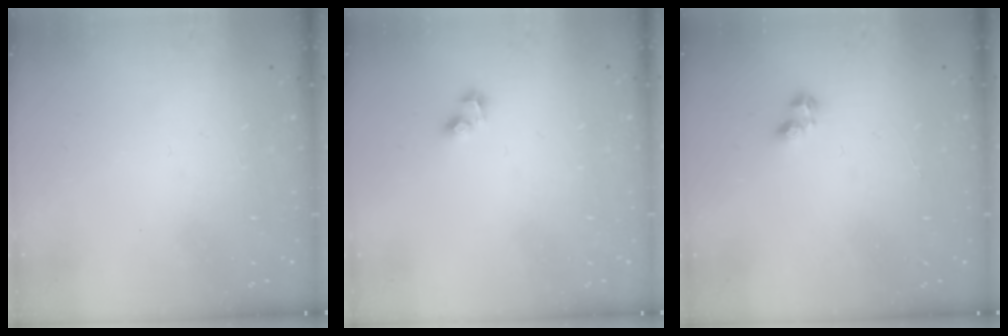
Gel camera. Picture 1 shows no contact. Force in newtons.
{"total": 2.7, "press": 2.4, "slide": 1.1}
{"total": 2.5, "press": 2.3, "slide": 0.9}